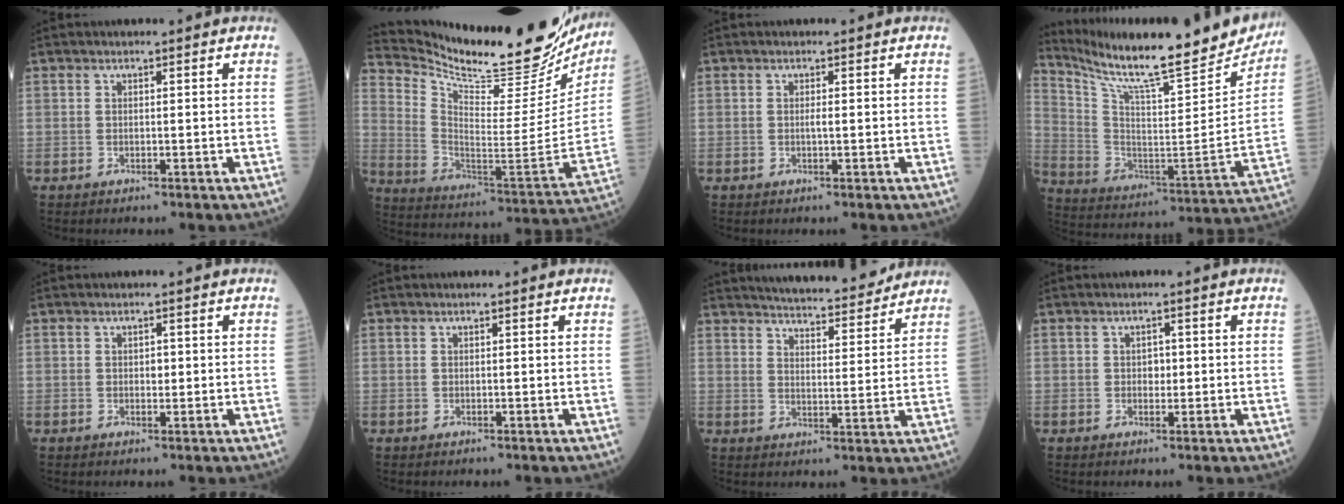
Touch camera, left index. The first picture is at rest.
{"total": 27.1, "force": [24.8, 5.3, 9.7], "torque": [-0.171, -0.076, 0.349]}
{"total": 0.7, "force": [0.1, 0.0, 0.7], "torque": [-0.015, 0.000, 0.002]}
{"total": 27.6, "force": [23.9, 3.5, 13.5], "torque": [-0.237, -0.061, 0.346]}
{"total": 0.9, "force": [0.2, 0.6, 0.7], "torque": [-0.011, 0.002, 0.002]}
{"total": 0.6, "force": [0.6, 0.0, 0.2], "torque": [-0.008, 0.006, 0.008]}
{"total": 14.4, "force": [13.4, 1.6, 5.0], "torque": [-0.072, -0.004, 0.180]}
{"total": 1.3, "force": [0.1, 0.9, 0.9], "torque": [-0.012, 0.002, 0.002]}